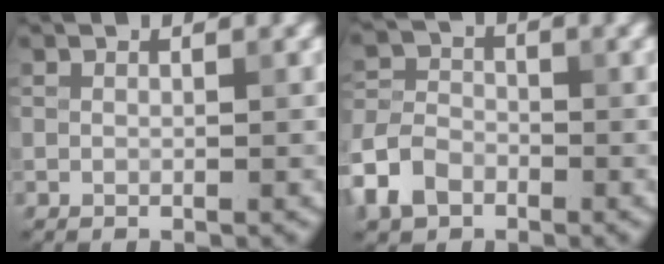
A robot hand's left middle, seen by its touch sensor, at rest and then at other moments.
{"total": 4.6, "force": [-2.6, 3.1, 2.1], "torque": [-0.048, 0.003, -0.059]}